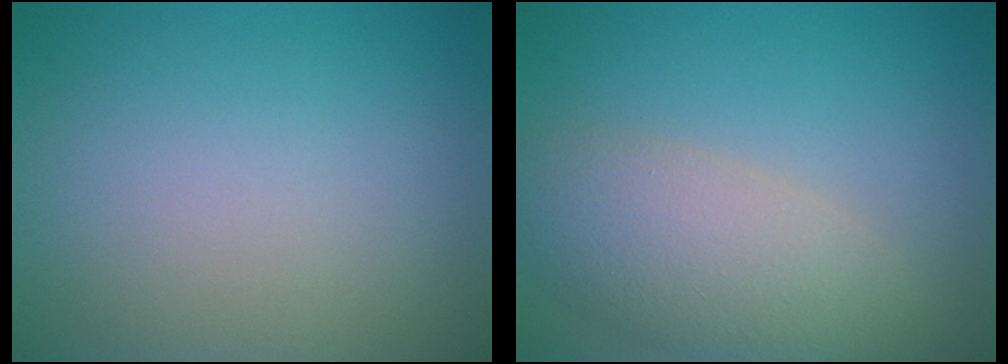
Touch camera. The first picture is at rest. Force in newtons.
{"total": 5.5, "press": 5.5, "slide": 0.4}